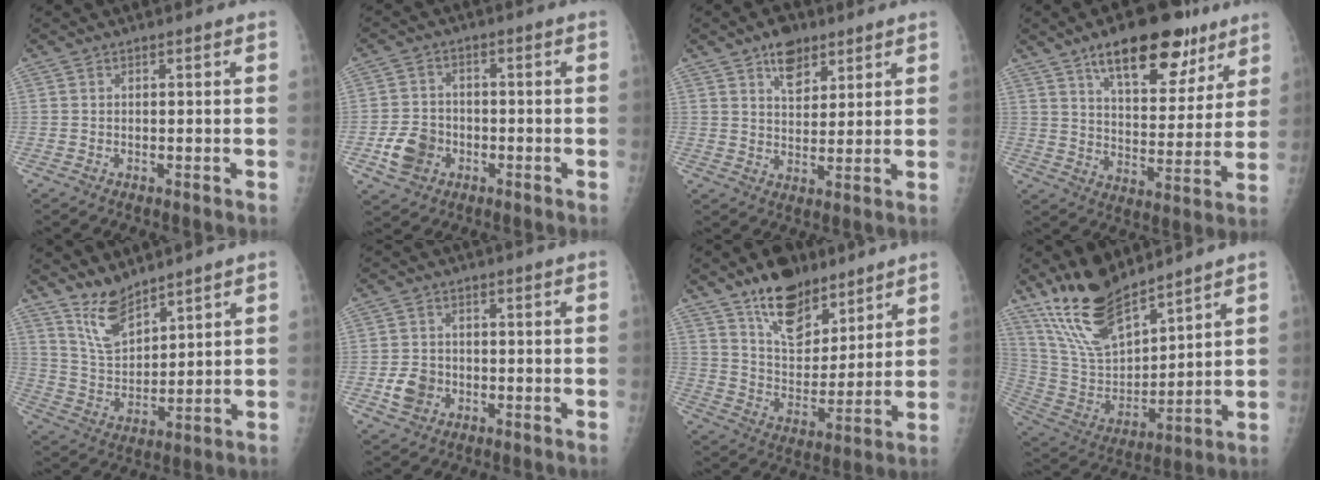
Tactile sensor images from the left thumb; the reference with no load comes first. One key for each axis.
{"total": 7.1, "fx": -2.5, "fy": 5.7, "fz": 3.3, "tx": -0.045, "ty": 0.014, "tz": -0.044}
{"total": 7.0, "fx": 4.4, "fy": 4.0, "fz": 3.7, "tx": -0.033, "ty": -0.024, "tz": 0.071}
{"total": 18.6, "fx": 11.5, "fy": 8.2, "fz": 12.2, "tx": -0.133, "ty": -0.044, "tz": 0.178}
{"total": 7.8, "fx": 6.6, "fy": 2.6, "fz": 3.3, "tx": -0.049, "ty": -0.053, "tz": 0.144}
{"total": 5.0, "fx": -1.5, "fy": 4.2, "fz": 2.4, "tx": -0.030, "ty": 0.008, "tz": -0.025}
{"total": 15.0, "fx": 10.4, "fy": 7.6, "fz": 7.8, "tx": -0.087, "ty": -0.064, "tz": 0.183}
{"total": 16.3, "fx": 13.0, "fy": 5.4, "fz": 8.3, "tx": -0.131, "ty": -0.067, "tz": 0.262}